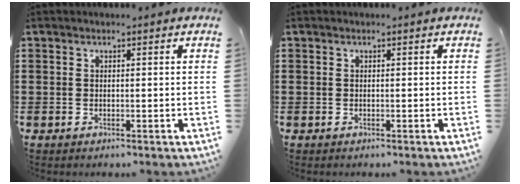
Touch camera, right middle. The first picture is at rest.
{"total": 0.0}